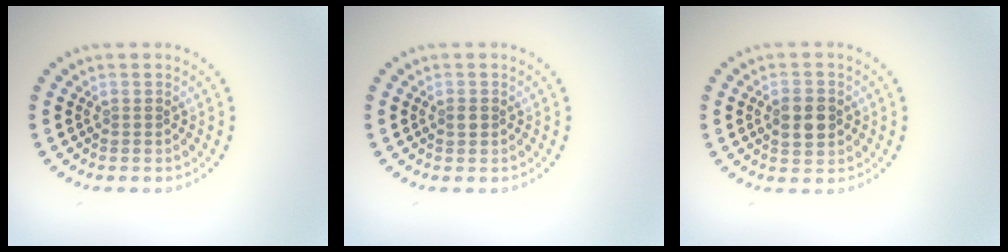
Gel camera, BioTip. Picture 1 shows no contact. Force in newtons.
{"total": 1.0, "press": 1.0, "slide": 0.1}
{"total": 3.6, "press": 3.6, "slide": 0.1}